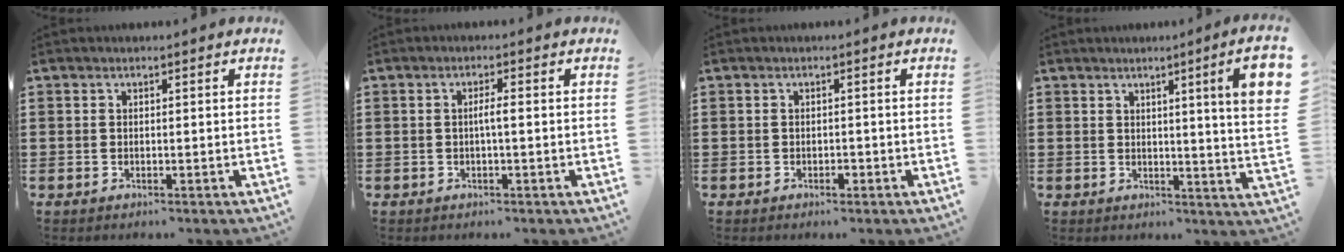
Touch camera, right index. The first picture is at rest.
{"total": 1.9, "force": [-0.2, 0.1, 1.9], "torque": [-0.035, -0.001, -0.006]}
{"total": 1.0, "force": [-0.6, 0.5, 0.7], "torque": [-0.016, -0.003, -0.010]}
{"total": 6.1, "force": [2.6, -0.6, 5.4], "torque": [-0.084, -0.019, 0.036]}